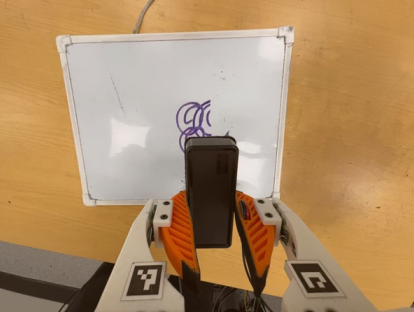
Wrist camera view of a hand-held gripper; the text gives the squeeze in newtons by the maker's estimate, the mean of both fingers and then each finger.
{"total": 7.2, "left": 5.7, "right": 8.6}